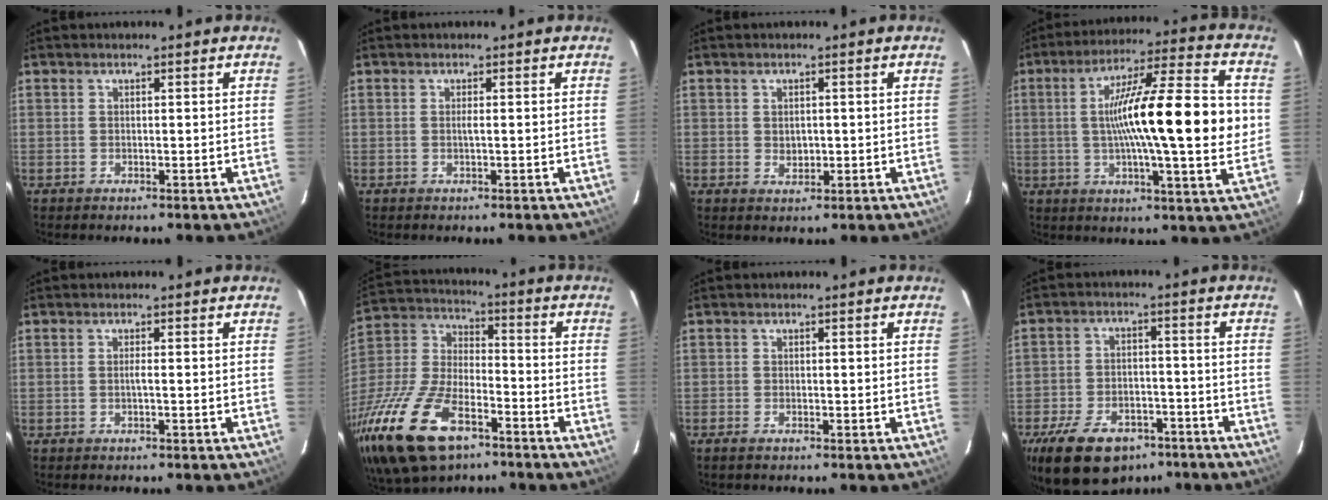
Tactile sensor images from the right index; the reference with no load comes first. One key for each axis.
{"total": 0.7, "fx": -0.1, "fy": -0.2, "fz": 0.6, "tx": -0.012, "ty": 0.001, "tz": -0.003}
{"total": 2.0, "fx": 0.0, "fy": 1.8, "fz": 1.1, "tx": -0.015, "ty": -0.001, "tz": 0.004}
{"total": 20.6, "fx": 1.0, "fy": 2.2, "fz": 20.5, "tx": -0.325, "ty": 0.016, "tz": 0.008}
{"total": 0.8, "fx": -0.2, "fy": -0.2, "fz": 0.7, "tx": -0.012, "ty": 0.002, "tz": -0.006}
{"total": 26.6, "fx": -15.0, "fy": 12.9, "fz": 17.8, "tx": -0.398, "ty": -0.028, "tz": -0.269}
{"total": 1.1, "fx": -0.8, "fy": 0.5, "fz": 0.6, "tx": -0.013, "ty": -0.003, "tz": -0.017}
{"total": 17.5, "fx": -11.3, "fy": 10.0, "fz": 8.8, "tx": -0.202, "ty": -0.001, "tz": -0.170}